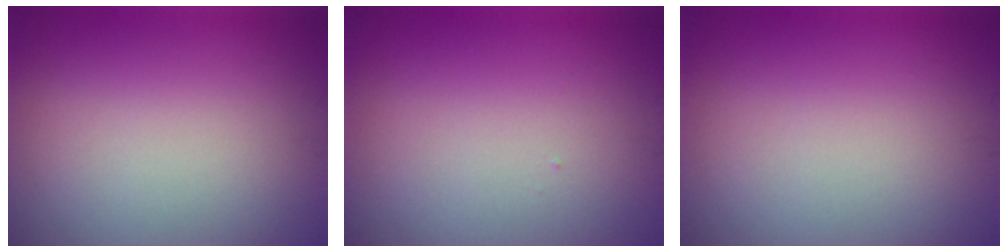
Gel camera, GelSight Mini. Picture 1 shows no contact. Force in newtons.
{"total": 0.0}
{"total": 0.0}